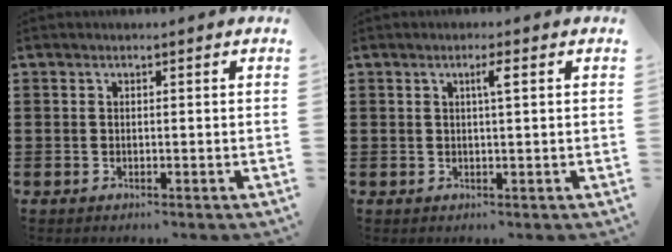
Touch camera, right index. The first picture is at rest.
{"total": 2.0, "force": [0.6, 0.0, 1.9], "torque": [-0.037, 0.001, 0.008]}